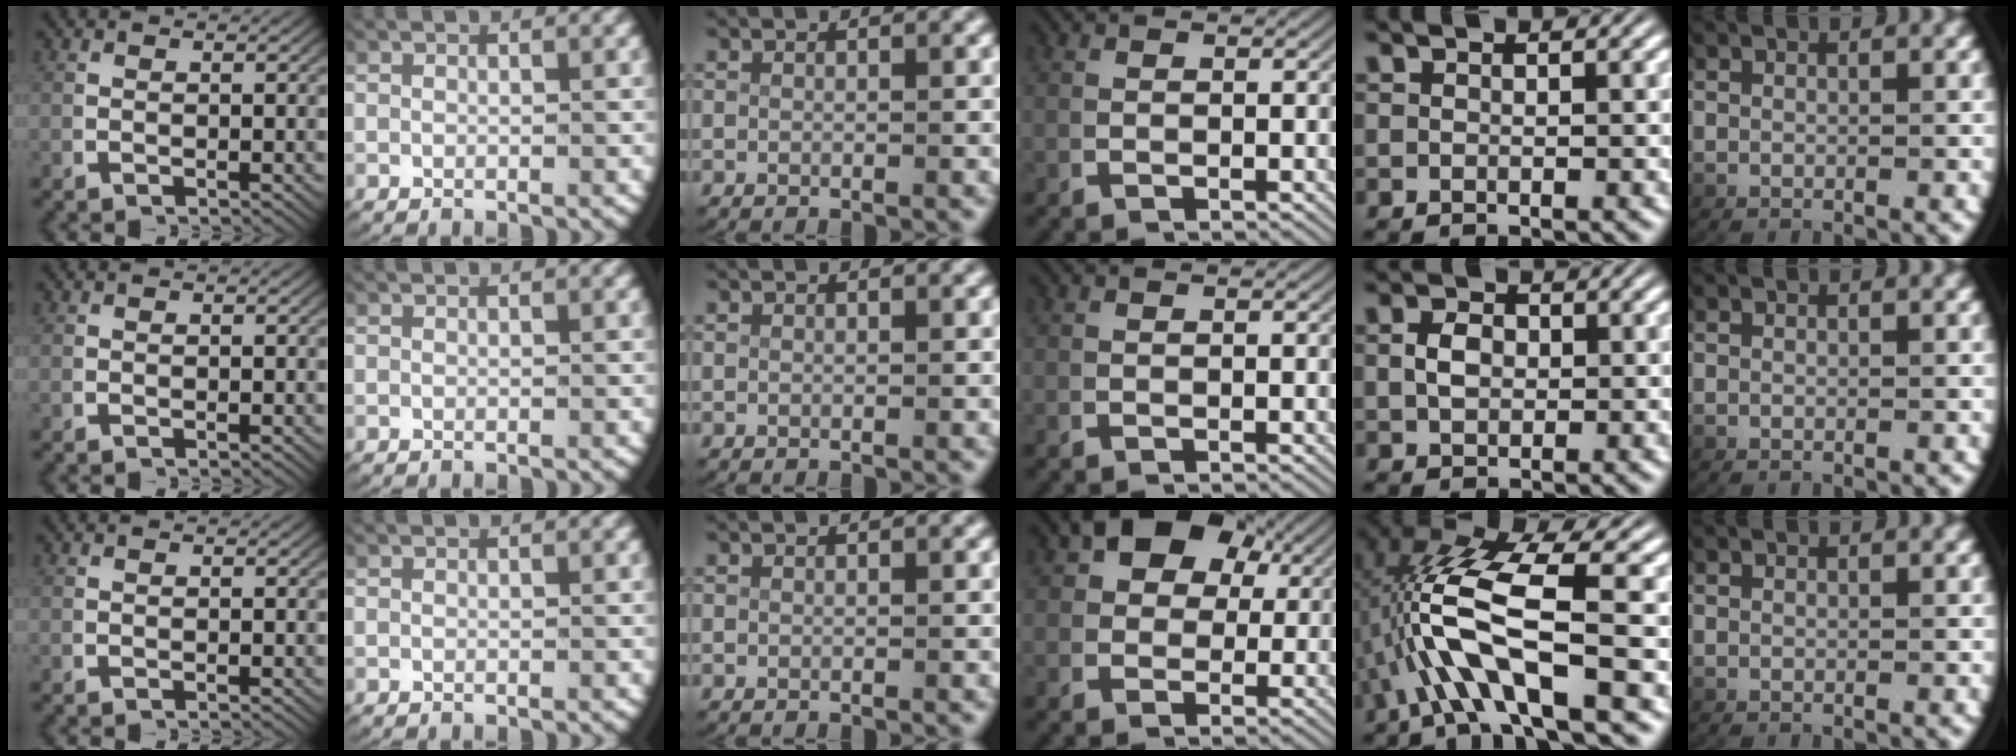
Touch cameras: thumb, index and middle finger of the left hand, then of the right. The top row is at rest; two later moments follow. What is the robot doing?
{"motion": "lift_and_place", "object": "key"}